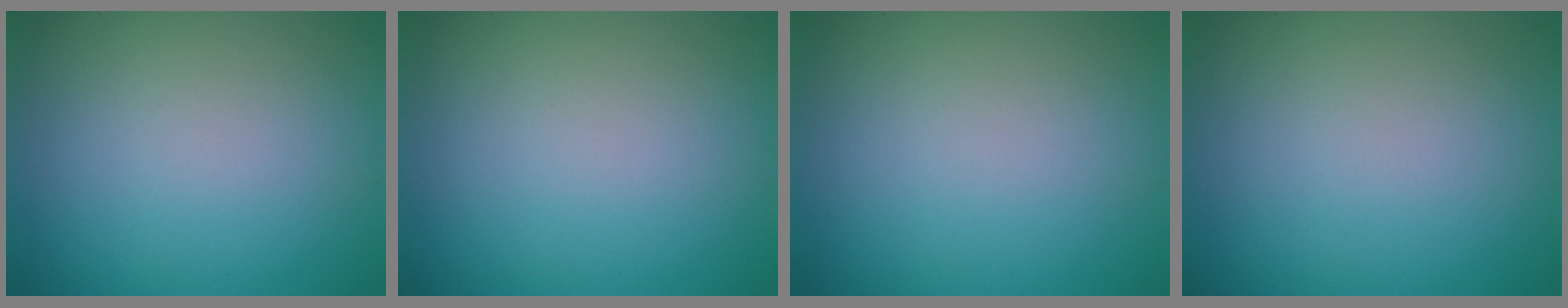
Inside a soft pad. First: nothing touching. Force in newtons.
{"total": 0.0}
{"total": 0.0}
{"total": 0.0}